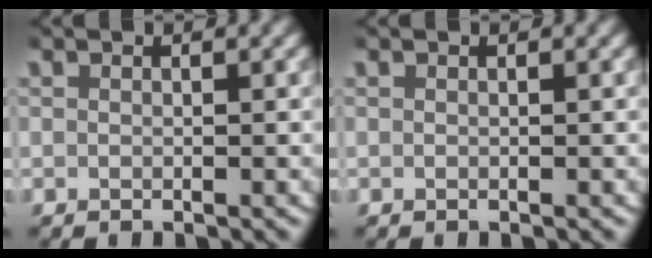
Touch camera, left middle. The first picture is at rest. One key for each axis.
{"total": 0.0}